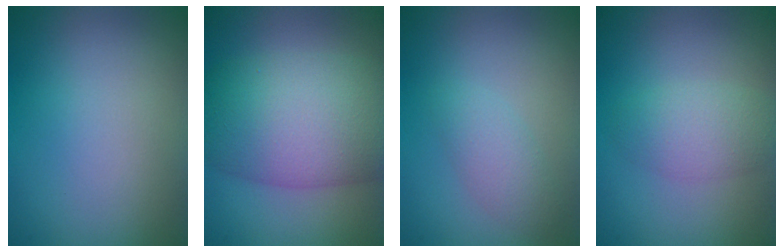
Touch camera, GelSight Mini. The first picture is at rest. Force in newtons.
{"total": 10.6, "press": 10.6, "slide": 0.3}
{"total": 1.9, "press": 1.9, "slide": 0.1}
{"total": 2.7, "press": 2.7, "slide": 0.1}